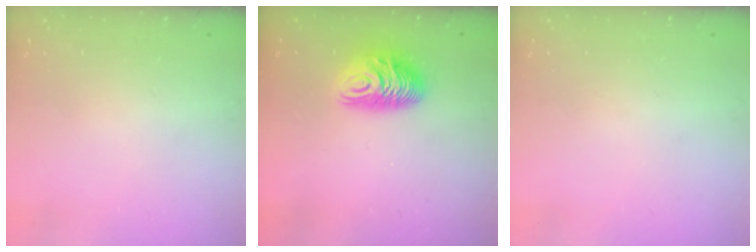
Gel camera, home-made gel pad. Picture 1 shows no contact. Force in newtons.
{"total": 10.4, "press": 10.4, "slide": 0.8}
{"total": 0.0}